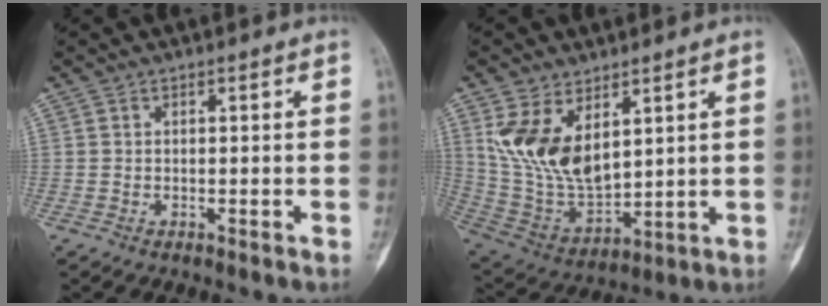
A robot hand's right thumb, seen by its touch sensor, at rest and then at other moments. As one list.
[{"total": 14.7, "force": [5.6, 8.3, 10.8], "torque": [-0.188, -0.026, 0.133]}]